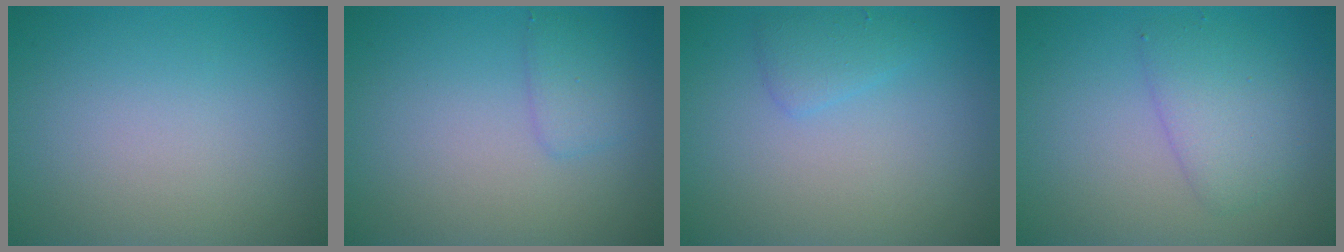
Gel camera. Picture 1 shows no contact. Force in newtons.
{"total": 1.7, "press": 1.7, "slide": 0.2}
{"total": 1.6, "press": 1.6, "slide": 0.1}
{"total": 3.0, "press": 3.0, "slide": 0.1}